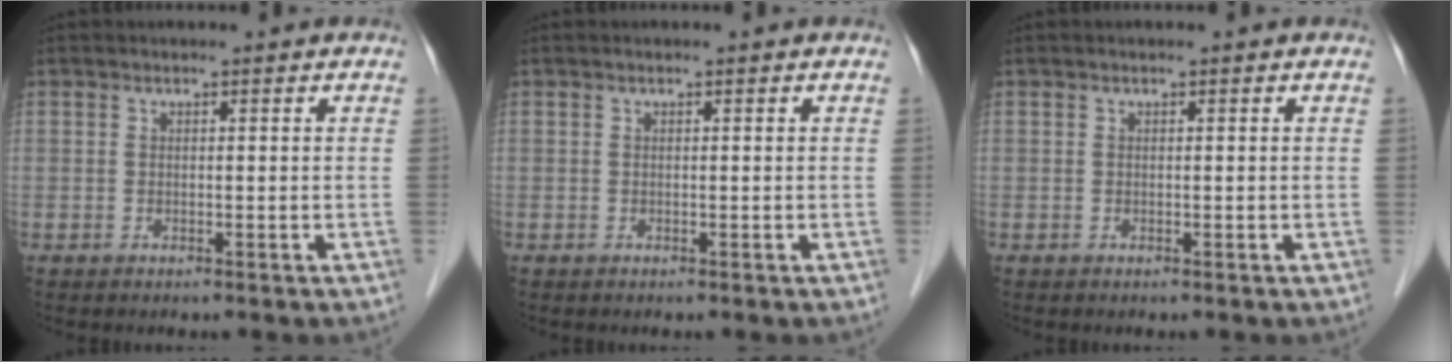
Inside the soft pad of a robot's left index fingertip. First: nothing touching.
{"total": 0.0}
{"total": 0.0}